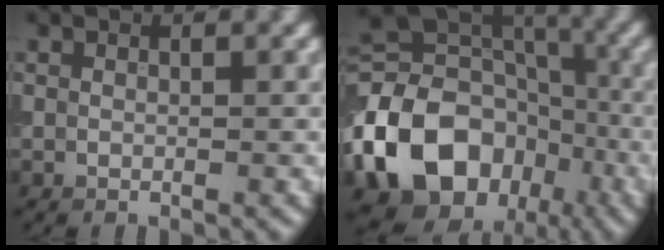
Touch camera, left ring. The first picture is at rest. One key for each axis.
{"total": 17.5, "fx": -6.3, "fy": 13.5, "fz": 9.1, "tx": -0.198, "ty": 0.006, "tz": -0.115}